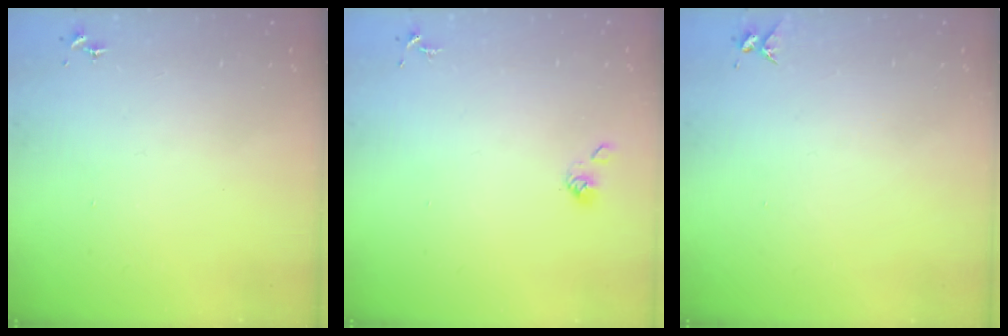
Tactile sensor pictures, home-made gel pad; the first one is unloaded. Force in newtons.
{"total": 3.8, "press": 3.5, "slide": 1.3}
{"total": 4.1, "press": 4.1, "slide": 0.5}